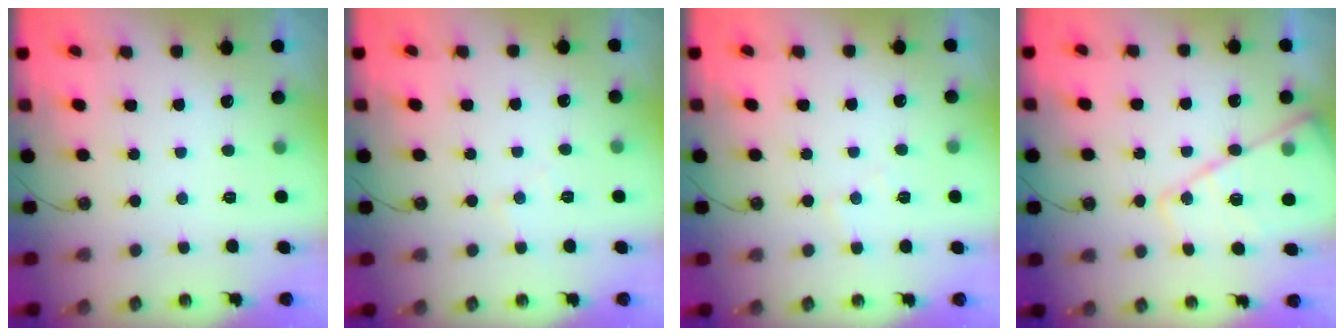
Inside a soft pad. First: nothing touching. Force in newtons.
{"total": 4.7, "press": 4.6, "slide": 0.9}
{"total": 5.6, "press": 5.5, "slide": 0.8}
{"total": 16.9, "press": 16.8, "slide": 1.6}